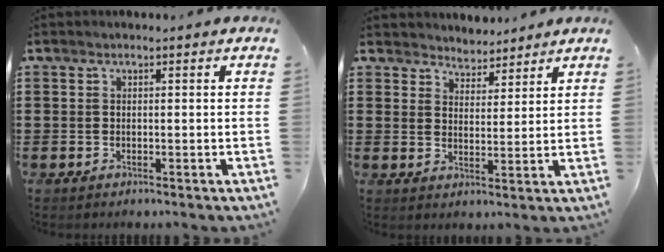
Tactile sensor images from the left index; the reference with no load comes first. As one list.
[{"total": 3.8, "force": [3.6, 1.1, -0.6], "torque": [-0.006, -0.012, 0.067]}]